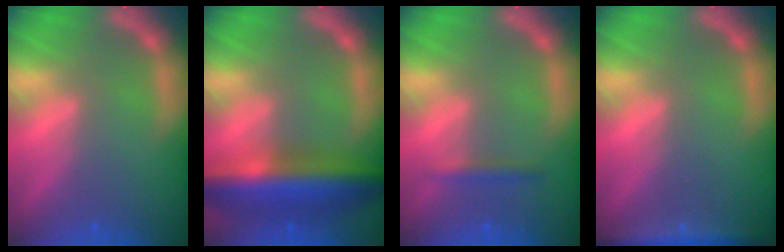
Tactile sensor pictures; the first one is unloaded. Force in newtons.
{"total": 9.5}
{"total": 1.4}
{"total": 4.0}